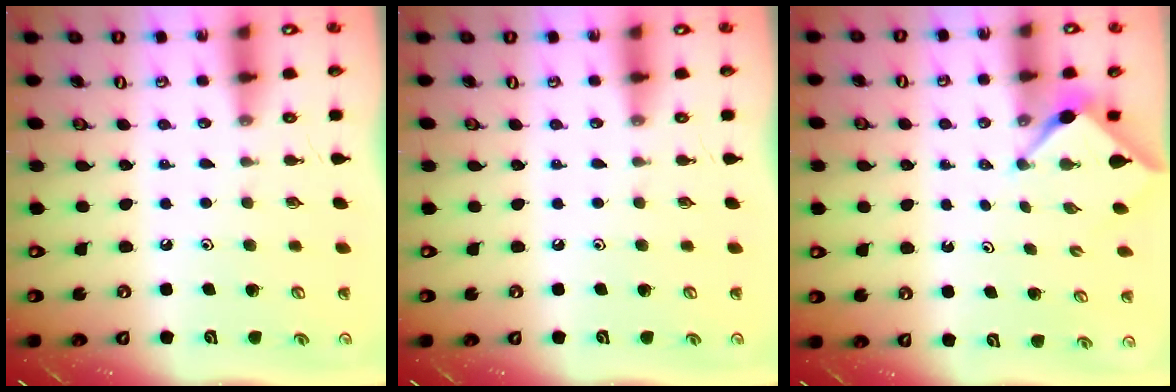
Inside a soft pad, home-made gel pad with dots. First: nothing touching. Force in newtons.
{"total": 0.0}
{"total": 3.1, "press": 3.1, "slide": 0.2}